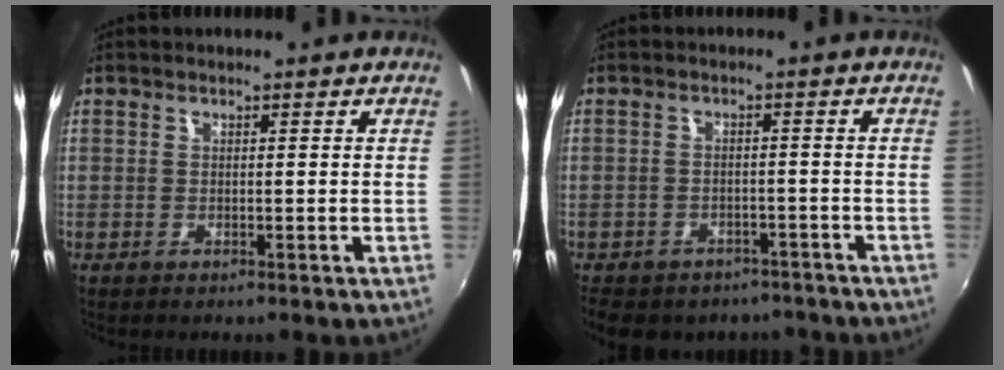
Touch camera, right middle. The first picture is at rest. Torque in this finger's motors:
{"motor_torque": [1.08, -1.06, 0.26, 0.07]}